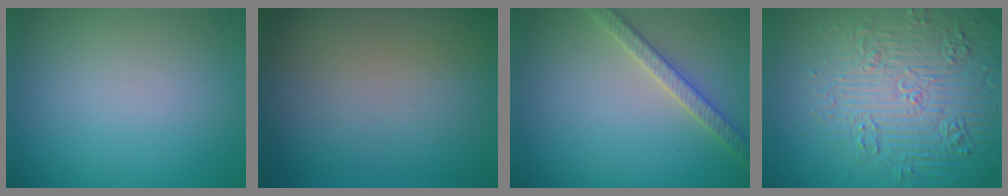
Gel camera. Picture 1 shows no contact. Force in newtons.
{"total": 0.0}
{"total": 2.7, "press": 2.7, "slide": 0.3}
{"total": 7.8, "press": 7.6, "slide": 1.9}